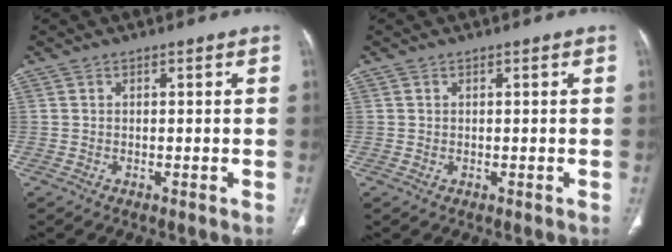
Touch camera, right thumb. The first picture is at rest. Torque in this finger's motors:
{"motor_torque": [-0.38, -0.10, -0.45, 0.30, 0.03]}